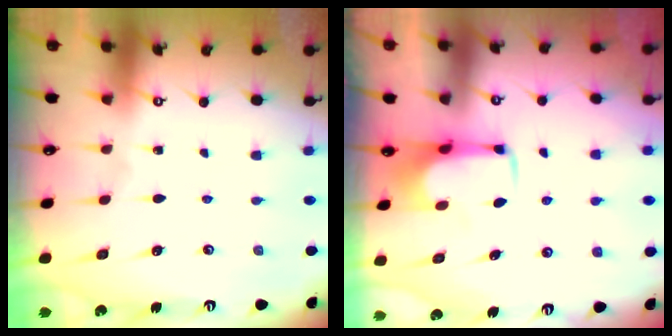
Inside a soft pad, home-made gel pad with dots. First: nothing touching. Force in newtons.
{"total": 2.0, "press": 2.0, "slide": 0.2}